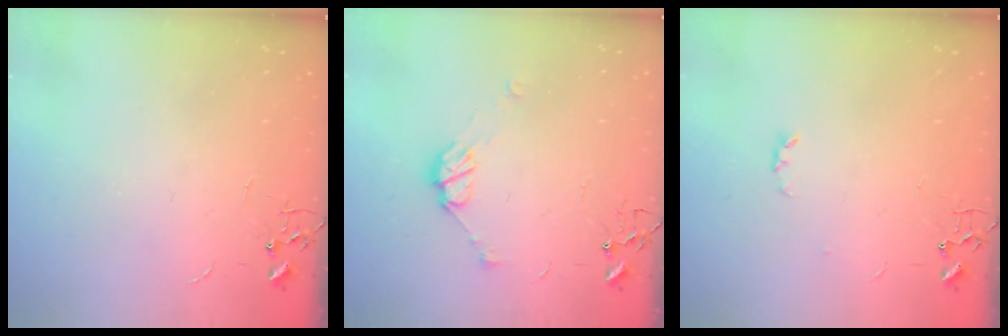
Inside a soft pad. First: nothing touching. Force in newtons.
{"total": 8.1, "press": 8.0, "slide": 0.5}
{"total": 2.8, "press": 2.7, "slide": 0.5}